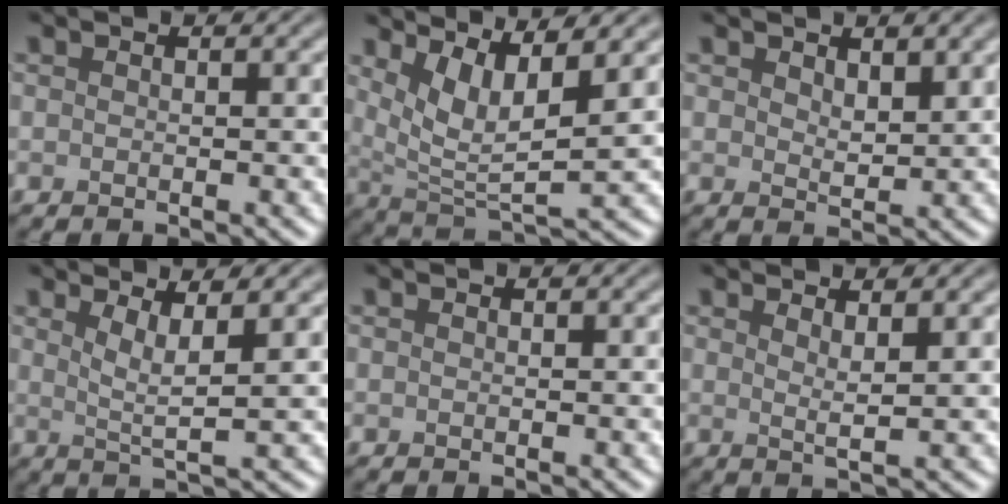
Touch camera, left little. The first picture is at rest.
{"total": 5.5, "force": [2.9, 1.5, 4.4], "torque": [-0.091, -0.008, 0.061]}
{"total": 2.5, "force": [1.4, 1.3, 1.6], "torque": [-0.030, -0.006, 0.029]}
{"total": 3.1, "force": [1.4, 0.5, 2.7], "torque": [-0.045, -0.007, 0.027]}
{"total": 0.0}
{"total": 1.9, "force": [1.2, 0.4, 1.4], "torque": [-0.021, -0.003, 0.016]}